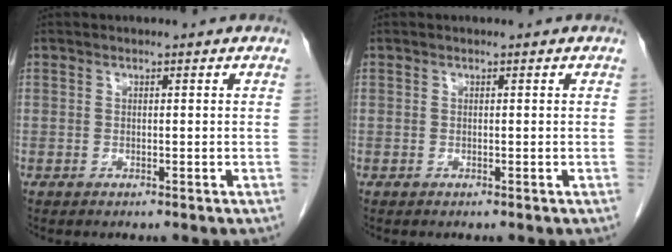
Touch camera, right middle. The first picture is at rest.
{"total": 0.0}